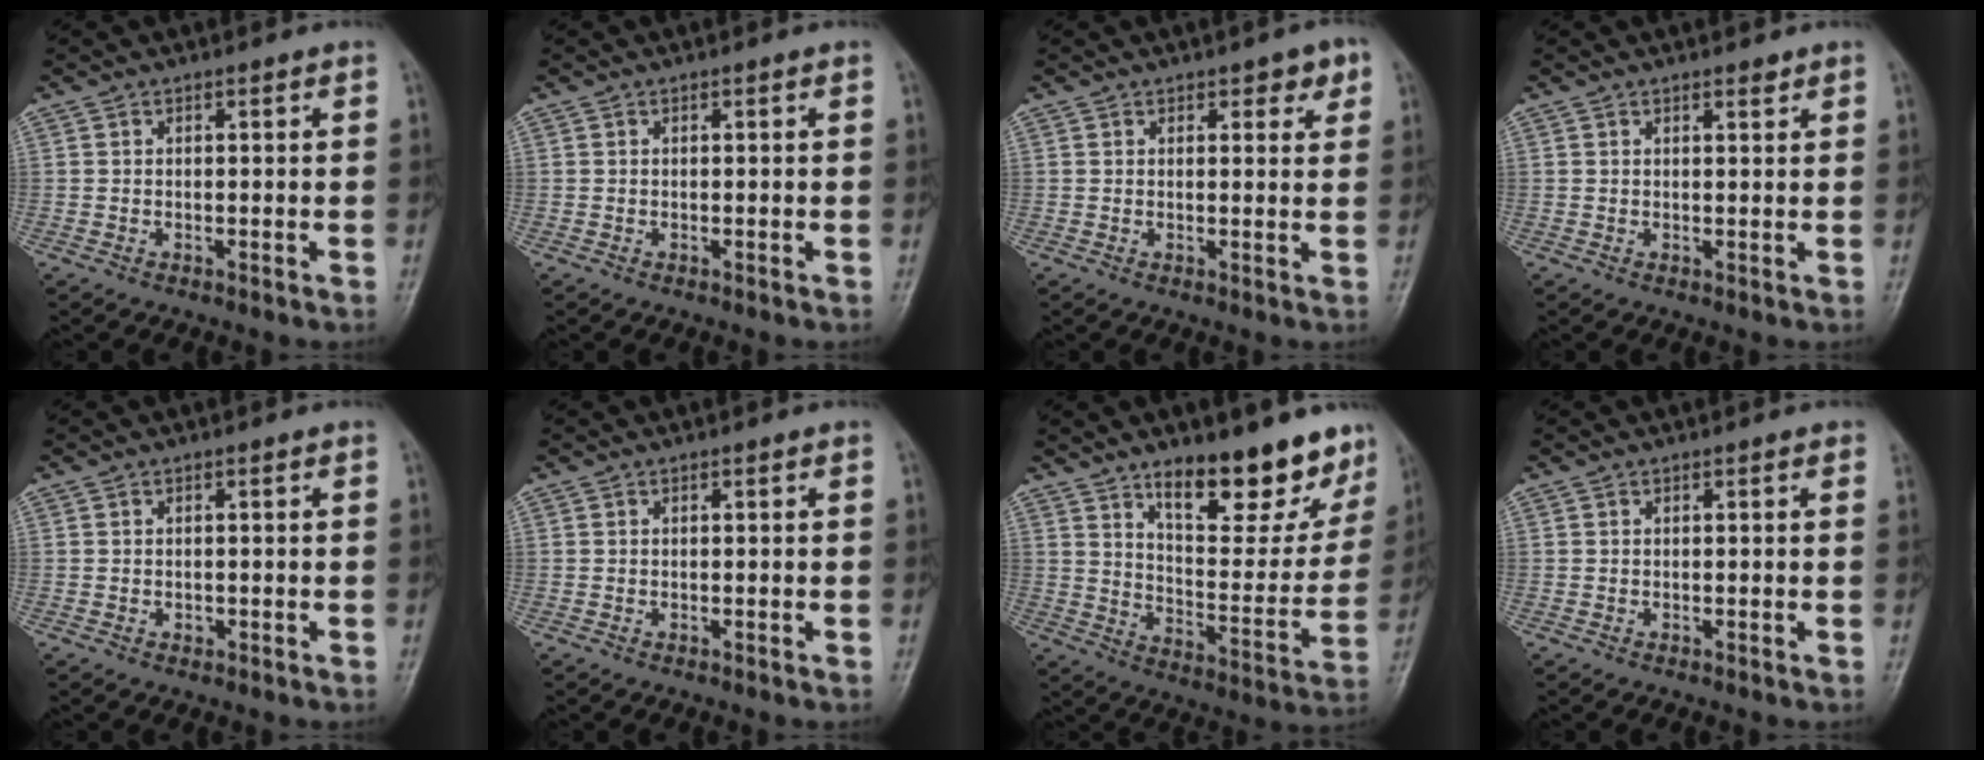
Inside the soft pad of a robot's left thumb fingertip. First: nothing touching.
{"total": 0.0}
{"total": 3.9, "force": [2.1, 1.9, 2.7], "torque": [-0.012, -0.007, 0.022]}
{"total": 1.3, "force": [1.1, 0.4, 0.7], "torque": [-0.007, -0.007, 0.015]}
{"total": 0.7, "force": [-0.2, 0.6, 0.4], "torque": [-0.003, 0.000, -0.002]}
{"total": 0.0}
{"total": 19.3, "force": [13.4, 6.9, 12.0], "torque": [-0.113, -0.087, 0.203]}
{"total": 0.6, "force": [0.4, 0.2, 0.4], "torque": [-0.006, 0.000, 0.000]}